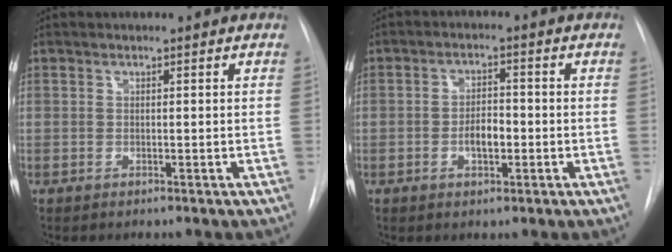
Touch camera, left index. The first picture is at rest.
{"total": 3.9, "force": [-1.0, 1.8, 3.3], "torque": [-0.056, 0.005, -0.018]}